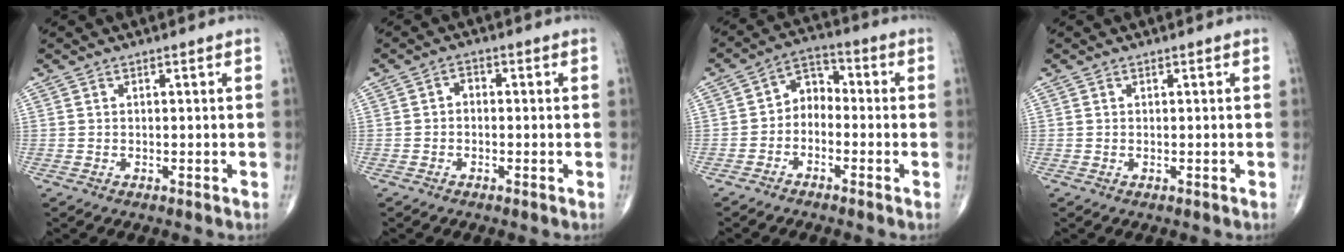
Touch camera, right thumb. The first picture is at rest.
{"total": 2.1, "force": [-0.3, 1.6, 1.3], "torque": [-0.009, 0.011, -0.014]}
{"total": 5.8, "force": [-1.6, 4.4, 3.4], "torque": [-0.034, 0.034, -0.047]}
{"total": 0.0}